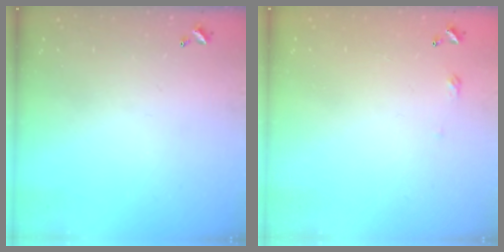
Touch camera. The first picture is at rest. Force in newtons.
{"total": 2.7, "press": 2.6, "slide": 0.4}